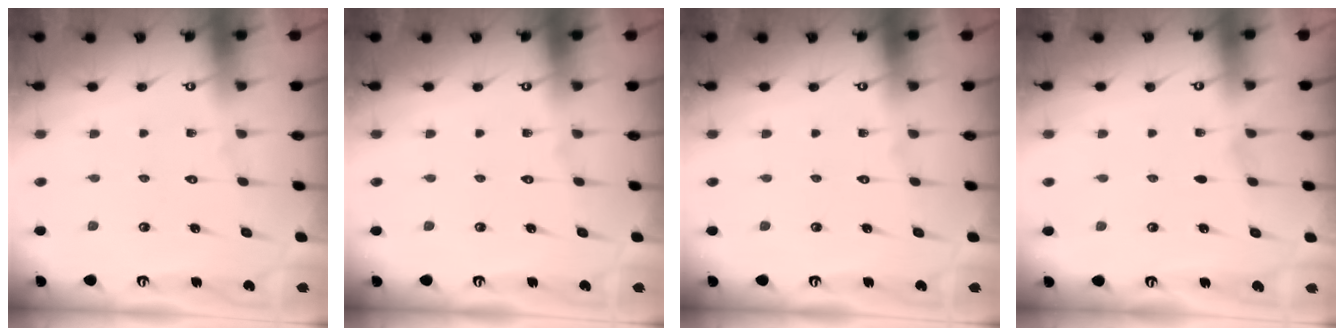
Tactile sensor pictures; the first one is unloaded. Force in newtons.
{"total": 0.0}
{"total": 0.0}
{"total": 4.0, "press": 3.1, "slide": 2.5}